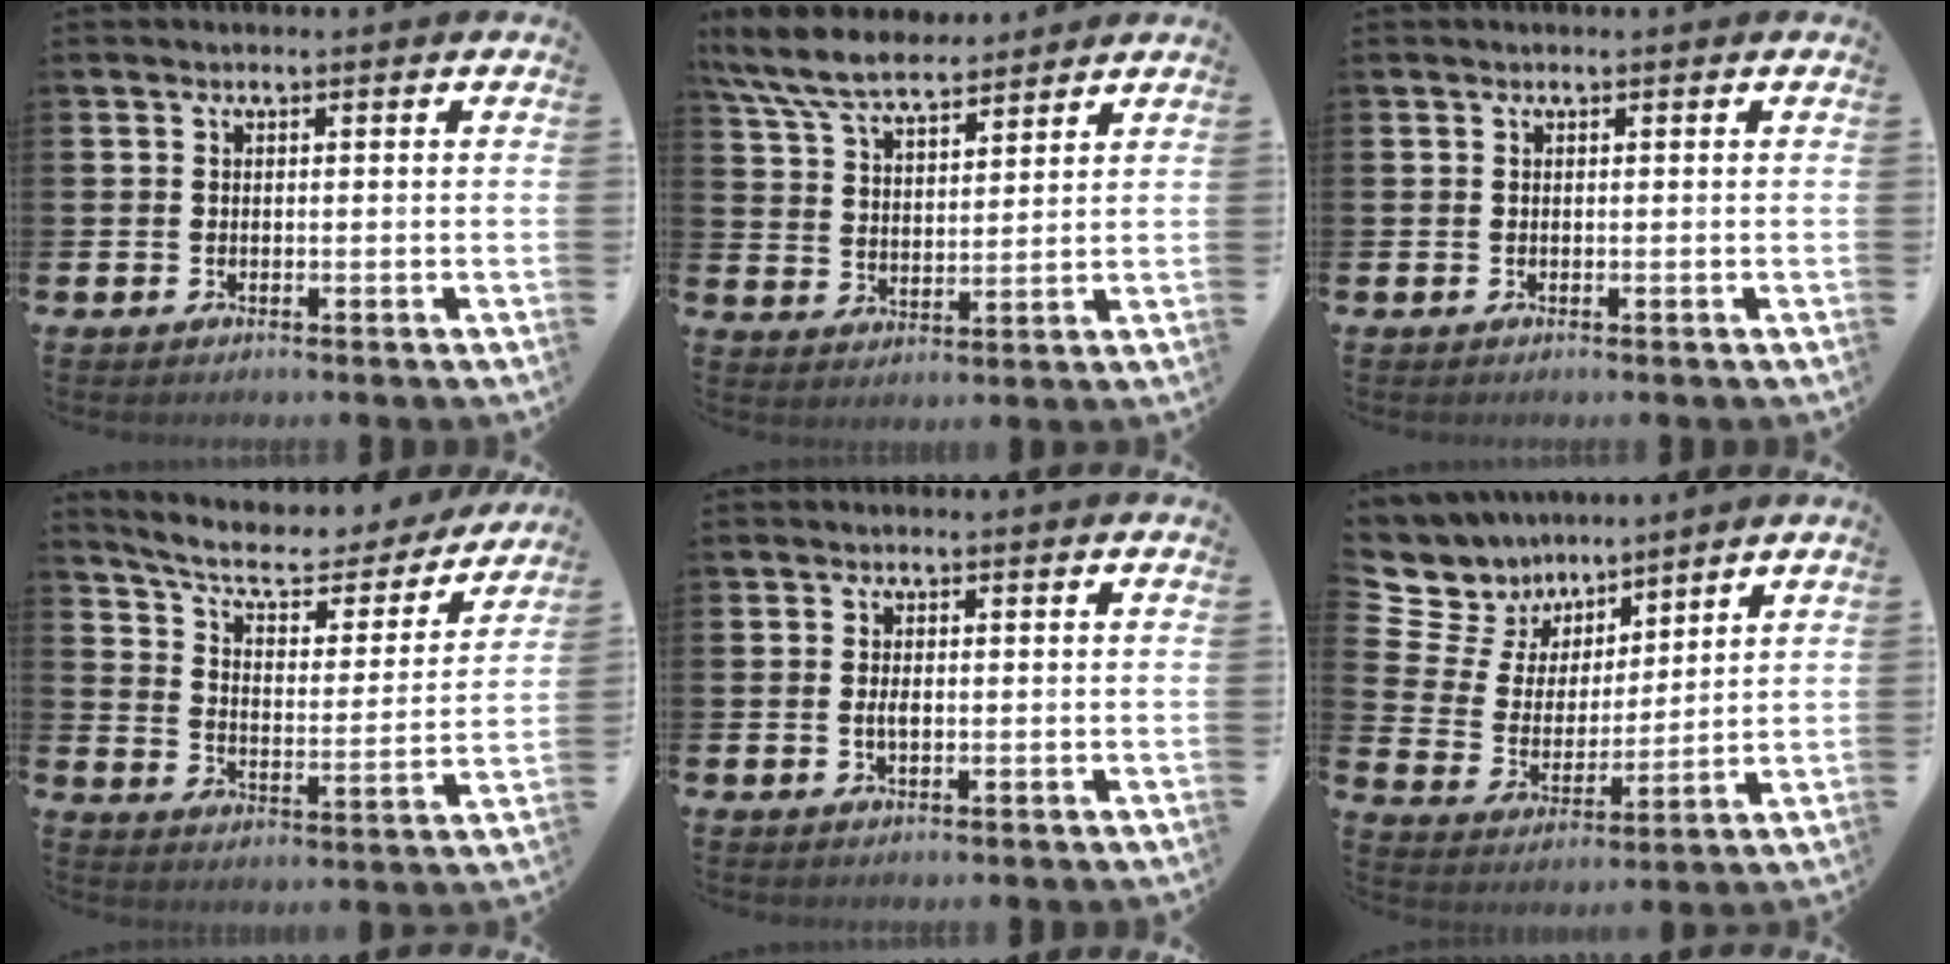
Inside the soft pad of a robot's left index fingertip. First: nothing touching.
{"total": 8.1, "force": [7.4, 1.9, 2.5], "torque": [-0.082, -0.028, 0.138]}
{"total": 0.0}
{"total": 8.4, "force": [7.3, 2.7, 3.3], "torque": [-0.089, -0.049, 0.120]}
{"total": 1.4, "force": [-0.1, 0.6, 1.2], "torque": [-0.024, 0.003, -0.003]}
{"total": 7.2, "force": [5.9, 4.2, 0.2], "torque": [-0.063, -0.044, 0.109]}